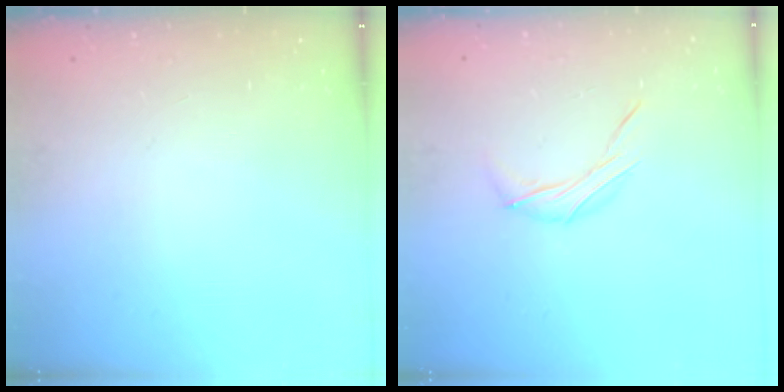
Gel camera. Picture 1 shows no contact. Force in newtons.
{"total": 6.4, "press": 6.4, "slide": 0.3}